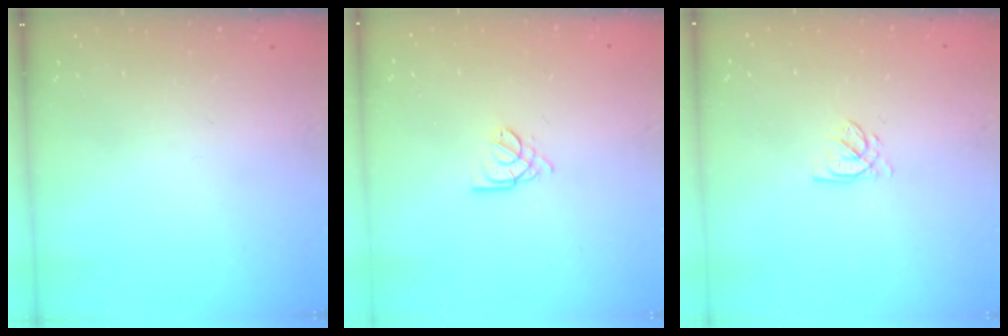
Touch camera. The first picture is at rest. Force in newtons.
{"total": 3.0, "press": 2.9, "slide": 0.5}
{"total": 2.3, "press": 2.3, "slide": 0.3}